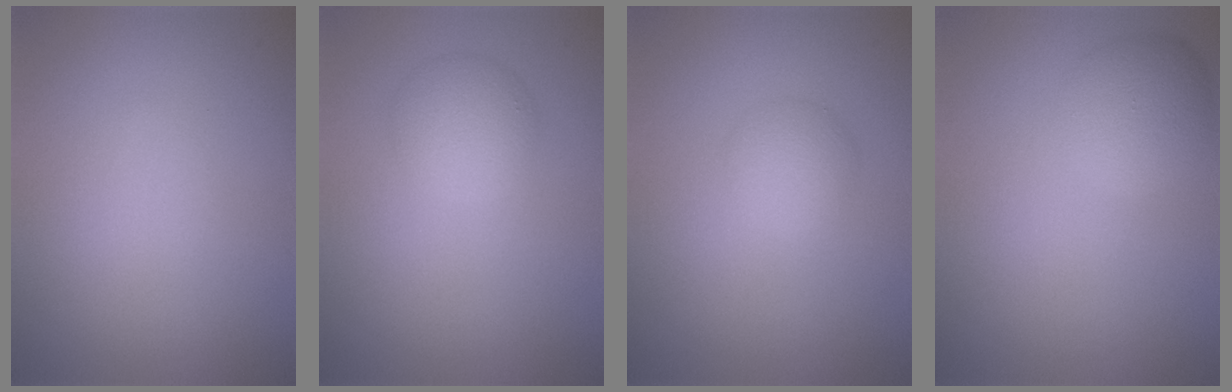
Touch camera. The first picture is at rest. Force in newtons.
{"total": 2.9, "press": 2.9, "slide": 0.0}
{"total": 2.0, "press": 2.0, "slide": 0.0}
{"total": 3.1, "press": 3.1, "slide": 0.2}